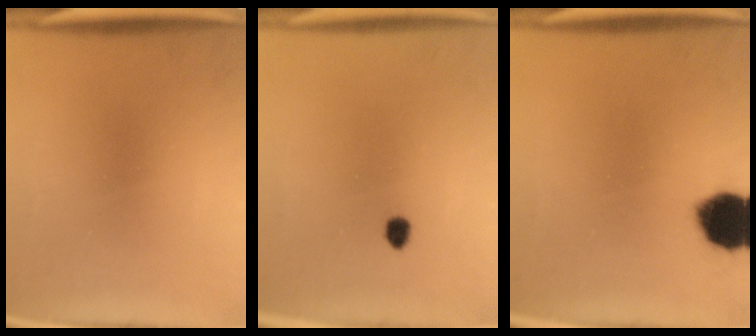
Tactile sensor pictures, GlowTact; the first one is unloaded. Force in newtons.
{"total": 1.8}
{"total": 11.8}